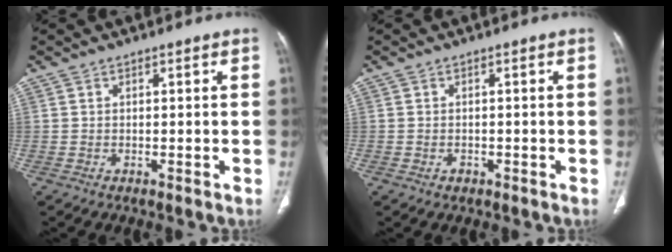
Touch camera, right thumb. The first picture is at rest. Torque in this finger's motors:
{"motor_torque": [-0.37, 0.06, -0.18, 0.18, 0.00]}